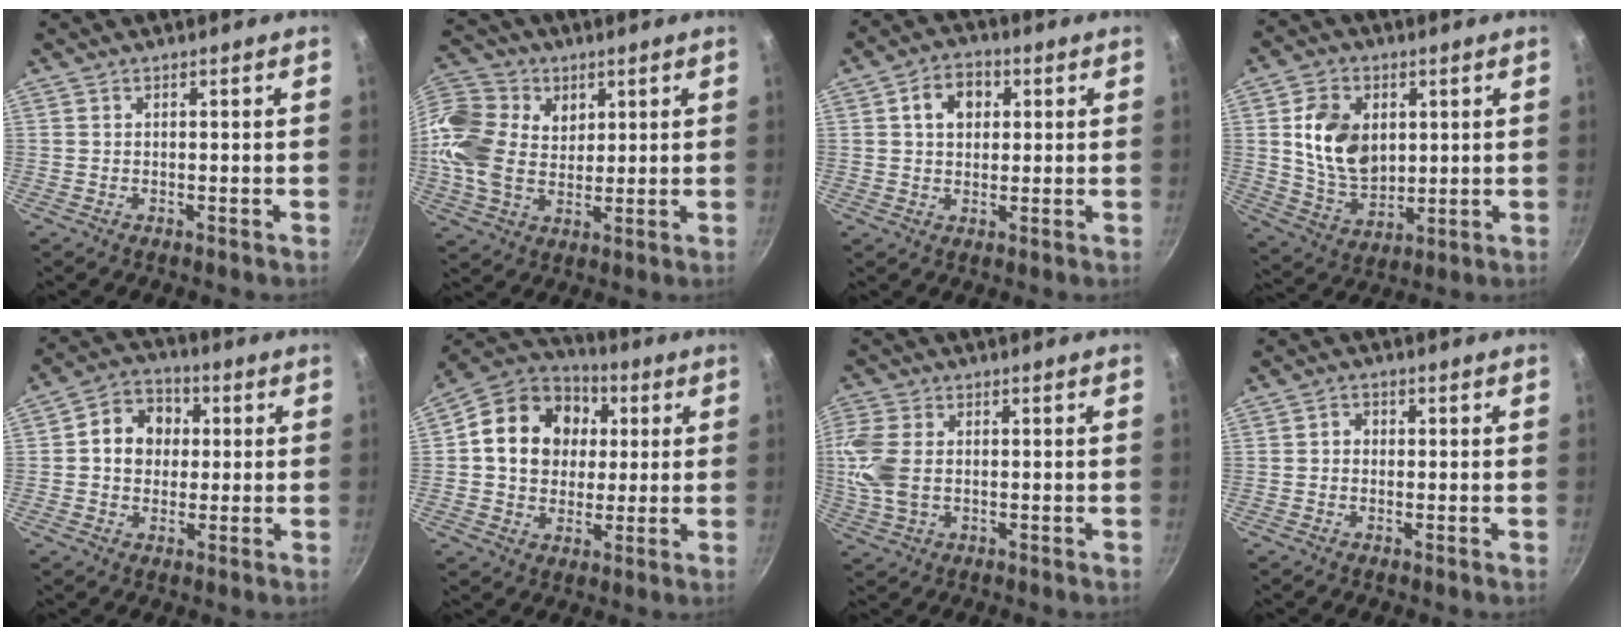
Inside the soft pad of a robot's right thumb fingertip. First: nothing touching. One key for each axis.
{"total": 17.5, "fx": 4.5, "fy": 13.6, "fz": 10.1, "tx": -0.212, "ty": 0.004, "tz": 0.076}
{"total": 7.0, "fx": 1.9, "fy": 5.3, "fz": 4.2, "tx": -0.041, "ty": 0.008, "tz": 0.022}
{"total": 13.2, "fx": 2.6, "fy": 9.5, "fz": 8.7, "tx": -0.134, "ty": -0.016, "tz": 0.056}
{"total": 9.8, "fx": 1.3, "fy": 8.3, "fz": 5.1, "tx": -0.050, "ty": 0.014, "tz": 0.004}
{"total": 17.9, "fx": 3.2, "fy": 14.5, "fz": 10.0, "tx": -0.146, "ty": 0.017, "tz": 0.042}
{"total": 8.6, "fx": 0.3, "fy": 5.7, "fz": 6.5, "tx": -0.146, "ty": 0.003, "tz": 0.003}
{"total": 2.5, "fx": 0.1, "fy": 2.2, "fz": 1.2, "tx": -0.011, "ty": 0.005, "tz": -0.005}